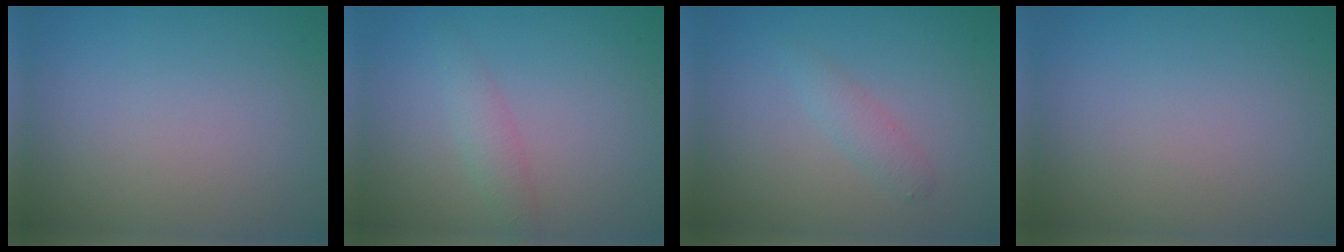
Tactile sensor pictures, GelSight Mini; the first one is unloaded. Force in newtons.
{"total": 1.7, "press": 1.7, "slide": 0.1}
{"total": 1.4, "press": 1.4, "slide": 0.0}
{"total": 0.0}